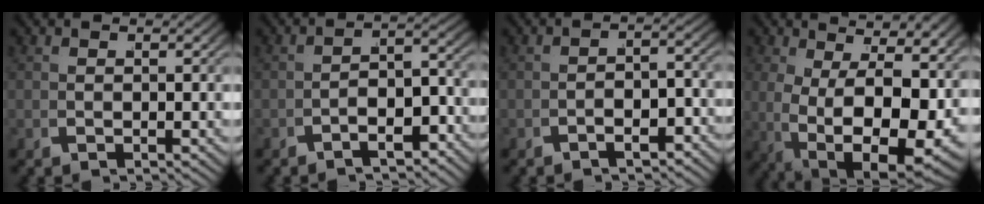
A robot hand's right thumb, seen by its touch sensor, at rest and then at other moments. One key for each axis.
{"total": 3.4, "fx": -2.3, "fy": 1.2, "fz": 2.1, "tx": -0.030, "ty": -0.006, "tz": -0.034}
{"total": 2.2, "fx": -1.9, "fy": 0.5, "fz": 0.9, "tx": -0.008, "ty": 0.000, "tz": -0.030}
{"total": 13.3, "fx": -0.3, "fy": 7.6, "fz": 10.9, "tx": -0.201, "ty": -0.055, "tz": 0.033}